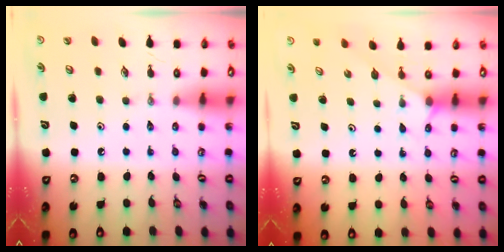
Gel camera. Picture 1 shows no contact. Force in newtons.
{"total": 2.3, "press": 2.3, "slide": 0.4}